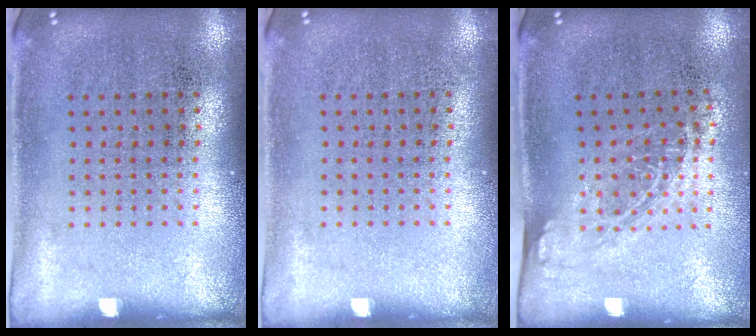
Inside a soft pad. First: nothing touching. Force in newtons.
{"total": 0.0}
{"total": 1.3, "press": 1.0, "slide": 0.9}